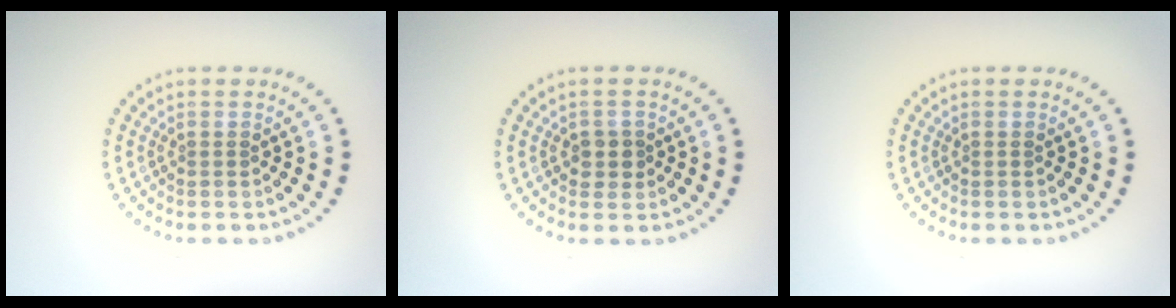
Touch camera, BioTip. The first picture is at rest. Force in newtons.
{"total": 1.7, "press": 1.6, "slide": 0.6}
{"total": 0.0}